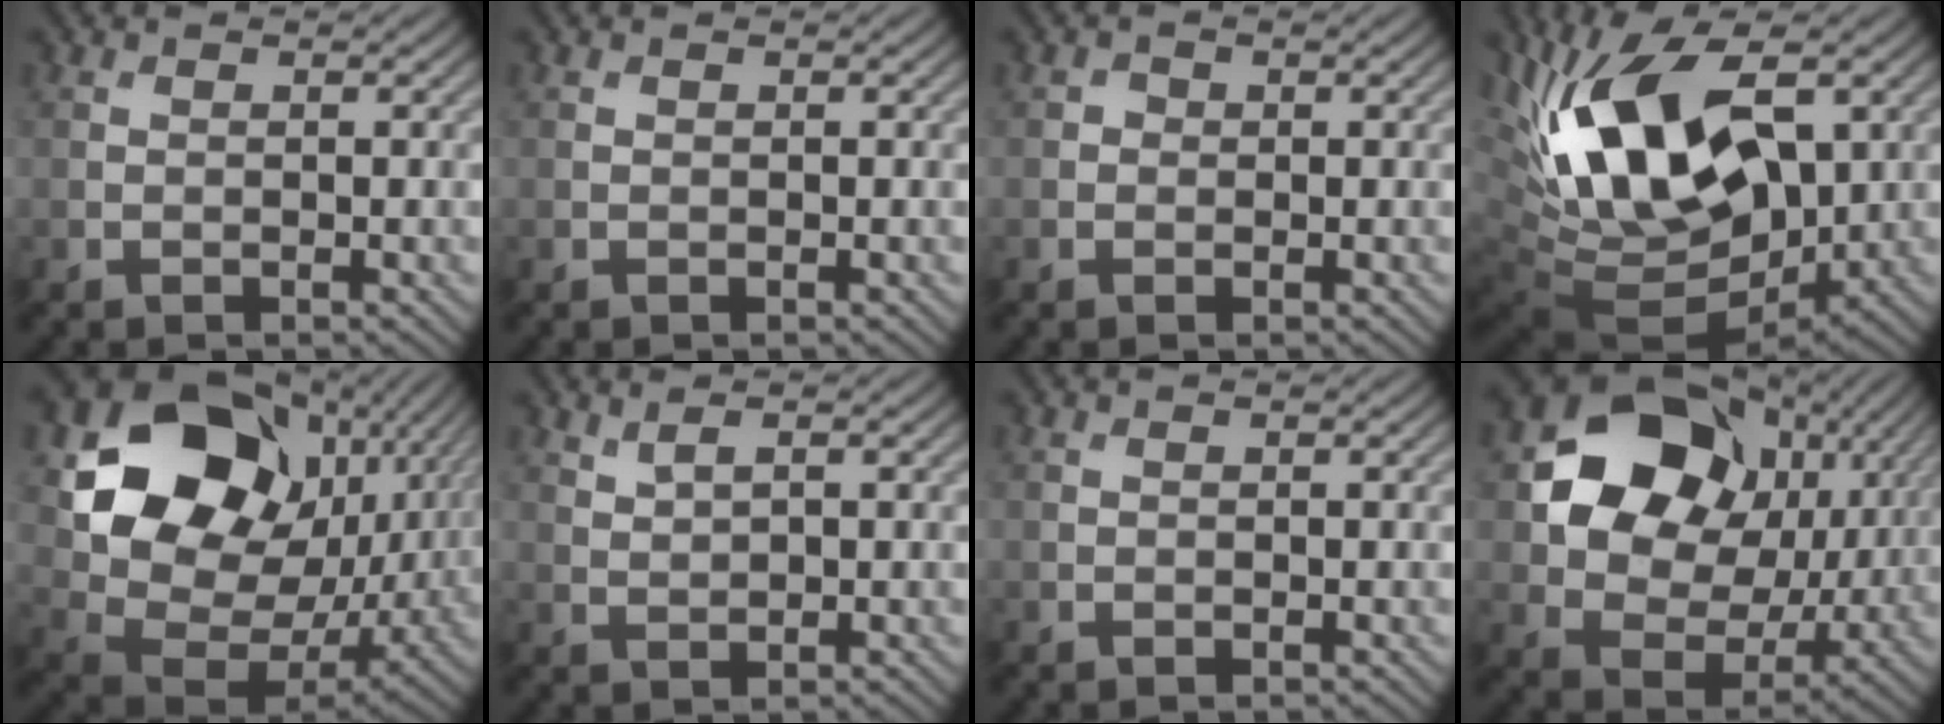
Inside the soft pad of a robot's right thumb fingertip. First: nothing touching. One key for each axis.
{"total": 0.0}
{"total": 0.7, "fx": -0.1, "fy": 0.7, "fz": 0.2, "tx": 0.000, "ty": -0.005, "tz": -0.005}
{"total": 17.4, "fx": 3.6, "fy": 9.1, "fz": 14.3, "tx": -0.283, "ty": 0.002, "tz": 0.066}
{"total": 18.1, "fx": 5.9, "fy": 13.7, "fz": 10.3, "tx": -0.202, "ty": -0.005, "tz": 0.133}
{"total": 1.8, "fx": 1.1, "fy": 0.6, "fz": 1.3, "tx": -0.032, "ty": -0.001, "tz": 0.027}
{"total": 0.0}
{"total": 15.2, "fx": 4.5, "fy": 11.8, "fz": 8.5, "tx": -0.167, "ty": 0.008, "tz": 0.081}